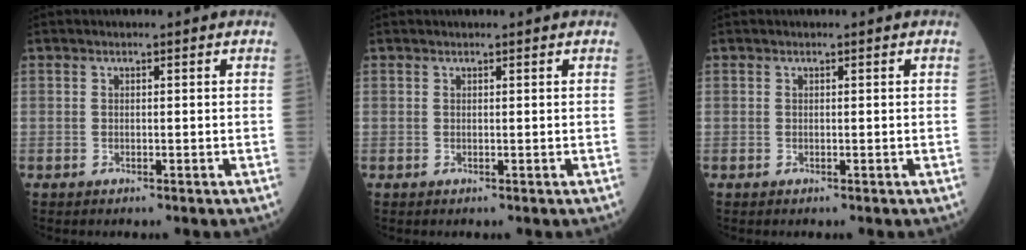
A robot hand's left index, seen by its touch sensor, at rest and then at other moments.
{"total": 0.9, "force": [0.9, 0.0, 0.3], "torque": [-0.007, 0.010, 0.013]}
{"total": 0.0}